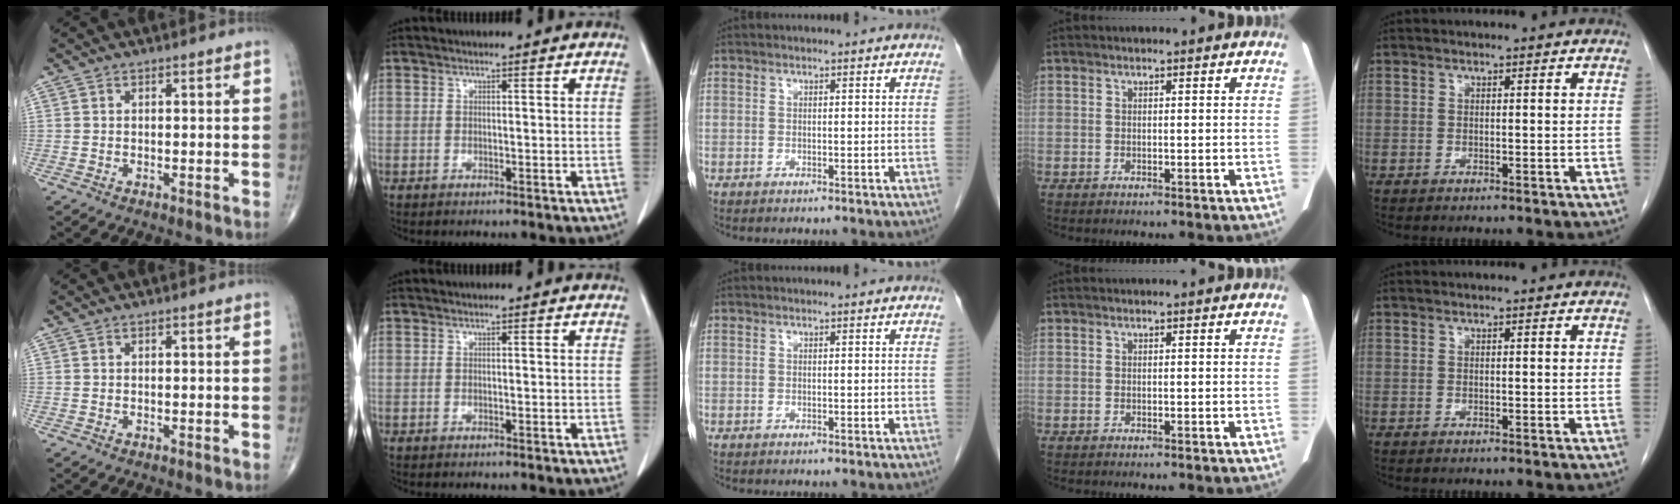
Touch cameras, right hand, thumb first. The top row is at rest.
{}